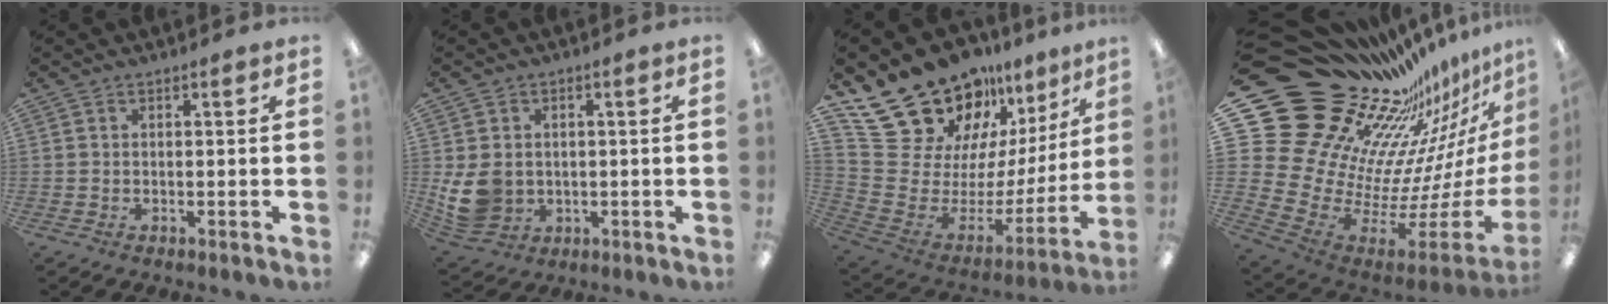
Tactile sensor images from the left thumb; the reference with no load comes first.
{"total": 9.0, "force": [-0.1, 7.9, 4.4], "torque": [-0.101, 0.009, 0.003]}
{"total": 21.4, "force": [18.7, 8.6, 5.5], "torque": [-0.099, -0.162, 0.351]}
{"total": 28.3, "force": [16.2, 18.2, 14.3], "torque": [-0.174, -0.223, 0.388]}